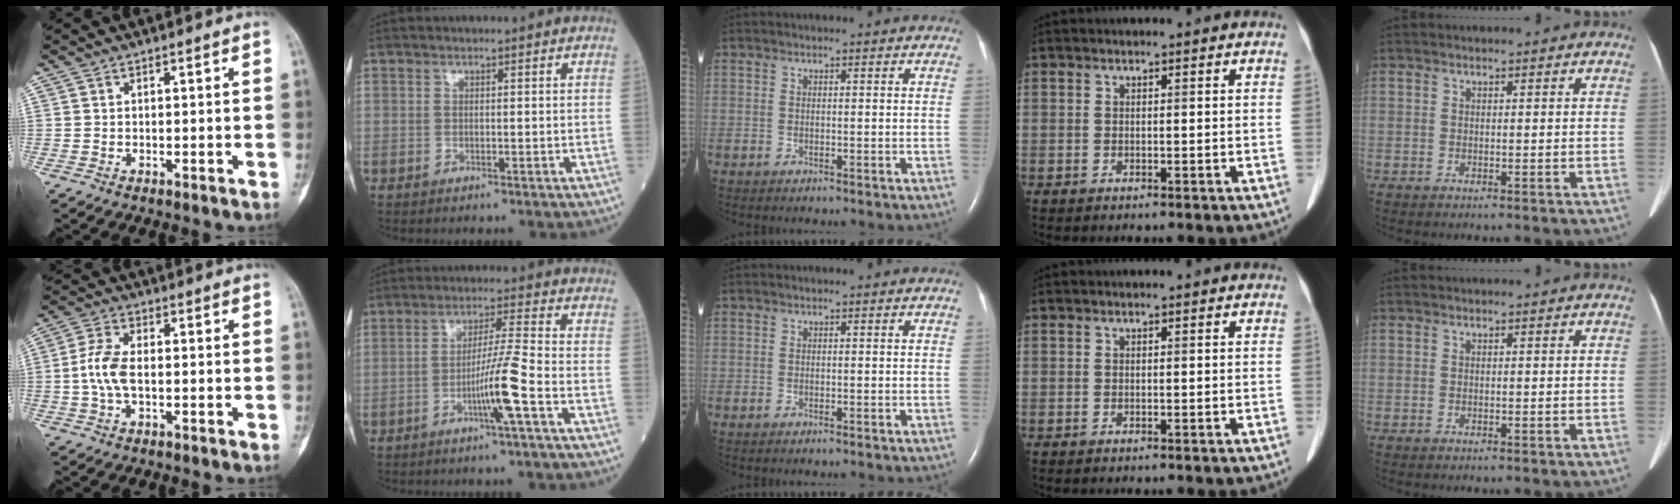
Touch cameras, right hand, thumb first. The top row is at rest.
{"thumb": {"total": 6.2, "force": [-0.7, 3.2, 5.2], "torque": [-0.121, 0.017, -0.017]}, "index": {"total": 6.9, "force": [-2.7, -1.3, 6.2], "torque": [-0.117, -0.001, -0.048]}}